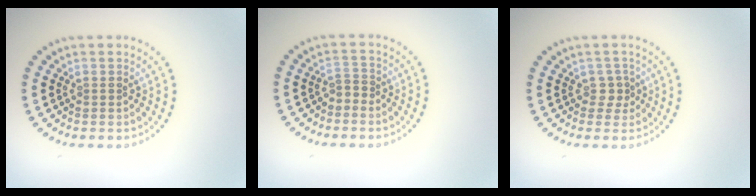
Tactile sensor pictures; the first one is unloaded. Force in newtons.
{"total": 1.0, "press": 0.8, "slide": 0.7}
{"total": 1.2, "press": 1.0, "slide": 0.7}